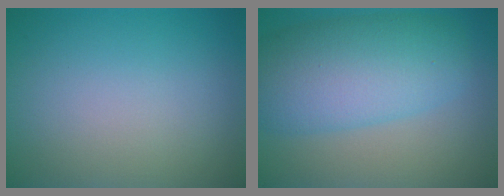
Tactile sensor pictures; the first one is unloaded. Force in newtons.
{"total": 8.4, "press": 8.4, "slide": 0.1}